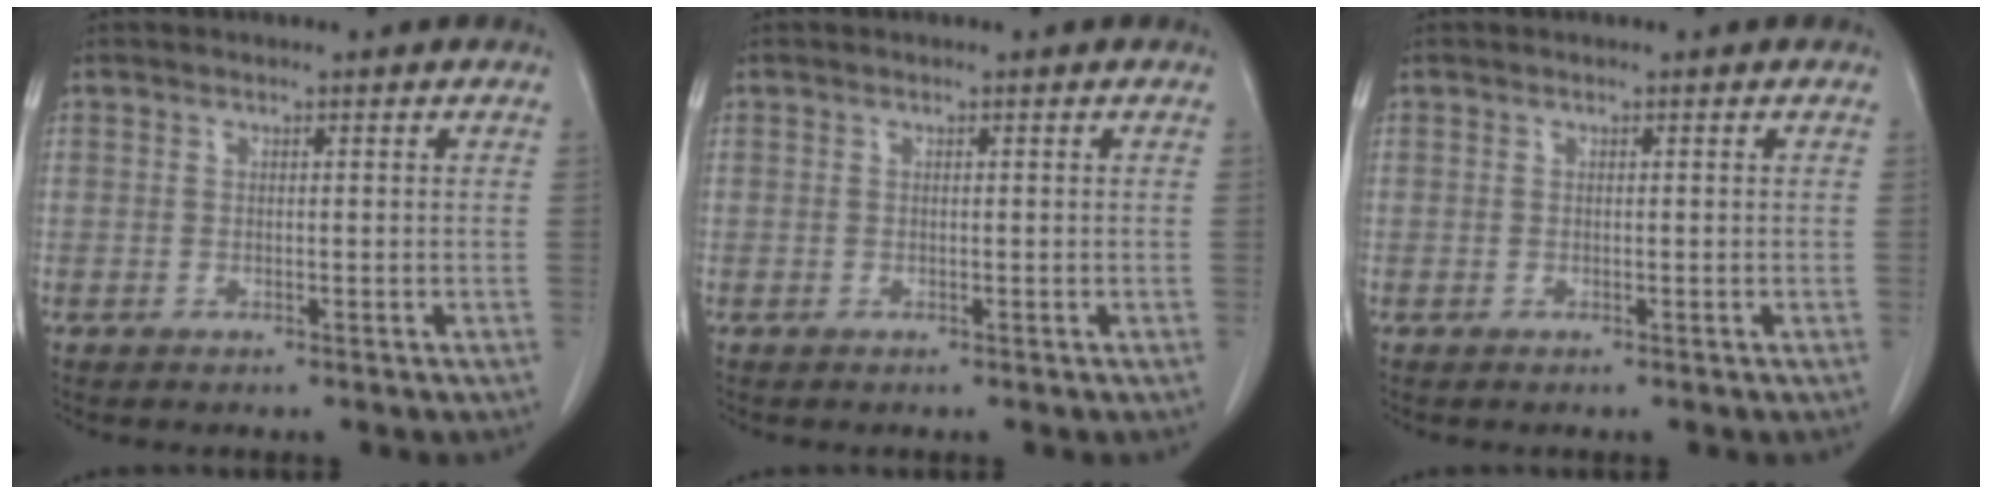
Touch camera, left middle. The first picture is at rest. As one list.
[{"total": 0.0}, {"total": 0.0}]